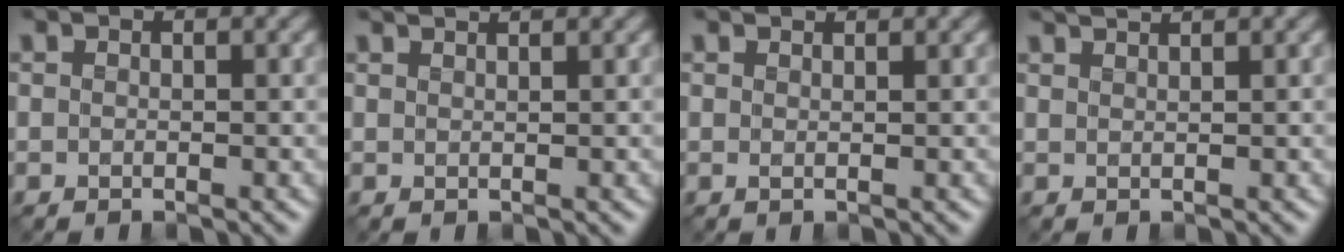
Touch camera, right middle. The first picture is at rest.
{"total": 1.9, "force": [1.6, 0.5, 0.8], "torque": [0.007, 0.007, 0.007]}
{"total": 1.3, "force": [1.2, 0.2, 0.4], "torque": [-0.004, 0.002, 0.009]}
{"total": 2.1, "force": [1.9, 0.3, 0.9], "torque": [0.000, 0.009, 0.022]}